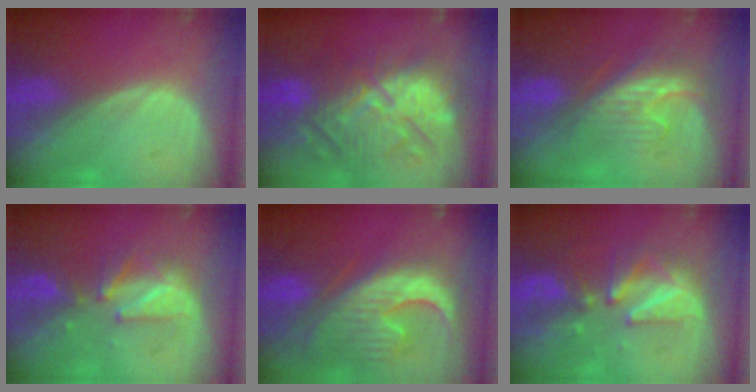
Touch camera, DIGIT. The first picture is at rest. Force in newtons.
{"total": 12.6, "press": 12.0, "slide": 3.8}
{"total": 8.6, "press": 7.3, "slide": 4.6}
{"total": 5.7, "press": 5.7, "slide": 0.6}
{"total": 13.5, "press": 11.4, "slide": 7.2}
{"total": 8.5, "press": 8.0, "slide": 2.6}